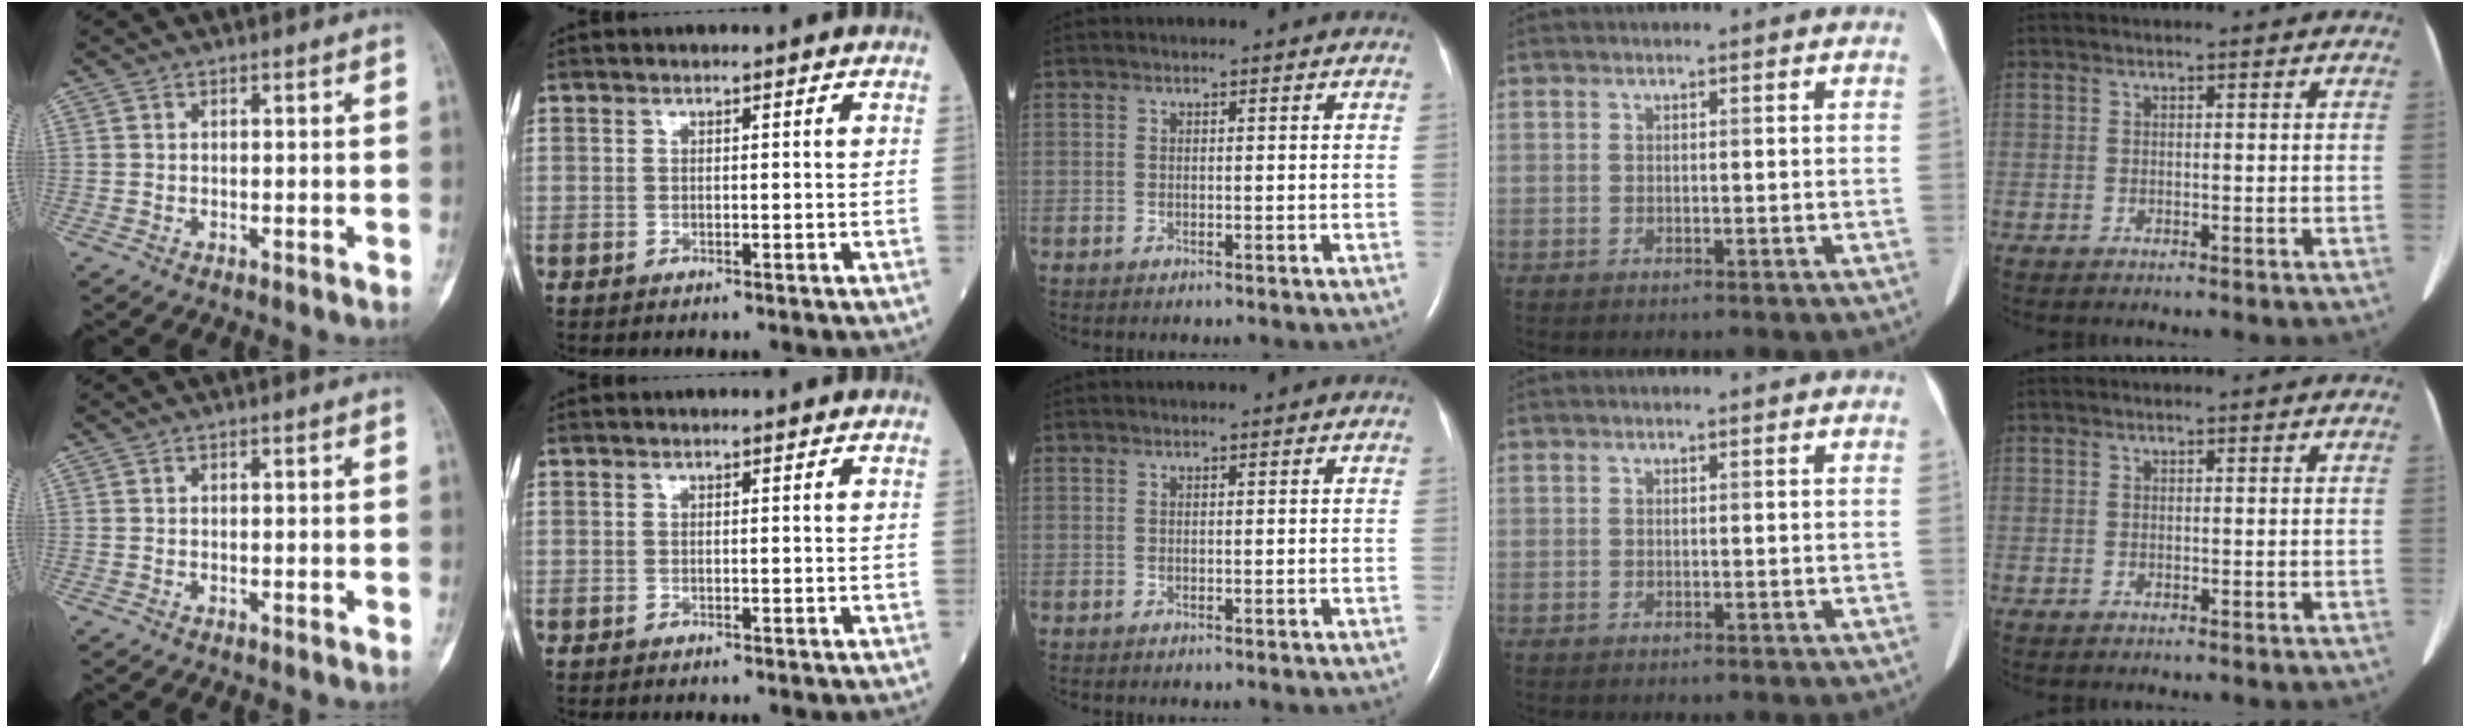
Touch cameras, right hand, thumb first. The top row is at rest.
{}